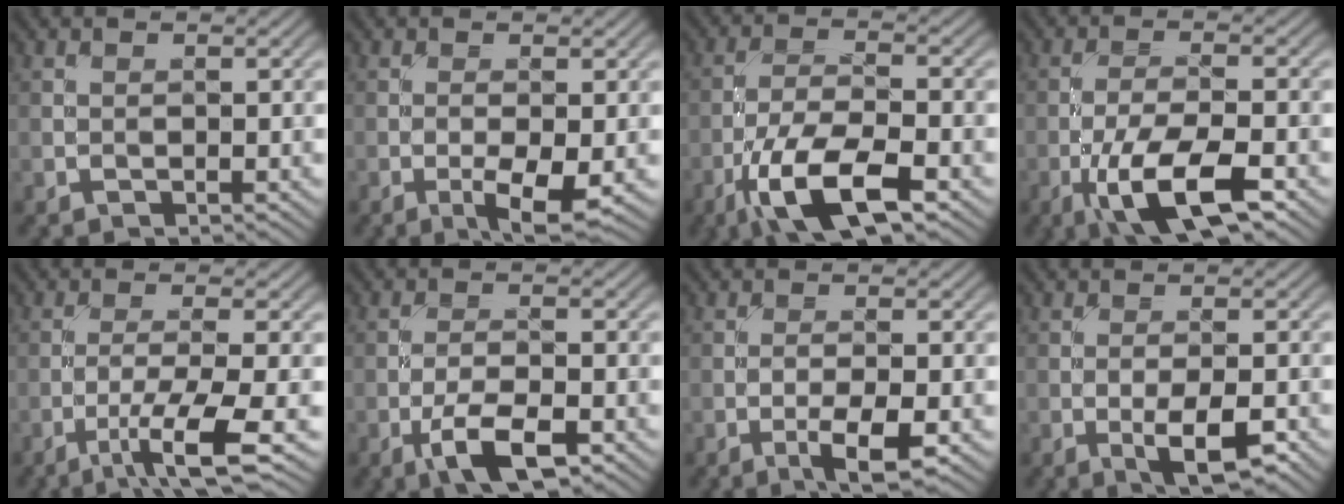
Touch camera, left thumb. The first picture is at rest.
{"total": 4.4, "force": [-1.7, 1.1, 3.9], "torque": [-0.071, -0.002, -0.026]}
{"total": 10.8, "force": [-5.9, 3.6, 8.3], "torque": [-0.162, -0.006, -0.120]}
{"total": 10.1, "force": [-5.0, 3.1, 8.1], "torque": [-0.150, -0.003, -0.095]}
{"total": 7.0, "force": [-3.3, 0.8, 6.1], "torque": [-0.104, 0.003, -0.062]}
{"total": 6.1, "force": [-3.3, 2.0, 4.7], "torque": [-0.091, 0.002, -0.063]}
{"total": 4.3, "force": [-2.0, 0.8, 3.8], "torque": [-0.068, 0.003, -0.035]}
{"total": 4.9, "force": [-2.0, 1.5, 4.3], "torque": [-0.075, 0.001, -0.032]}